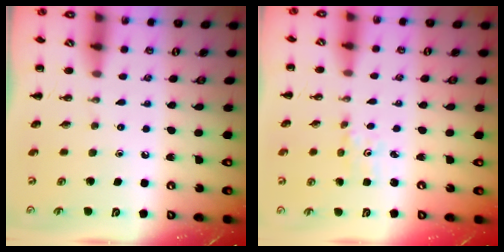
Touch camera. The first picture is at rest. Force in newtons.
{"total": 0.9, "press": 0.8, "slide": 0.4}